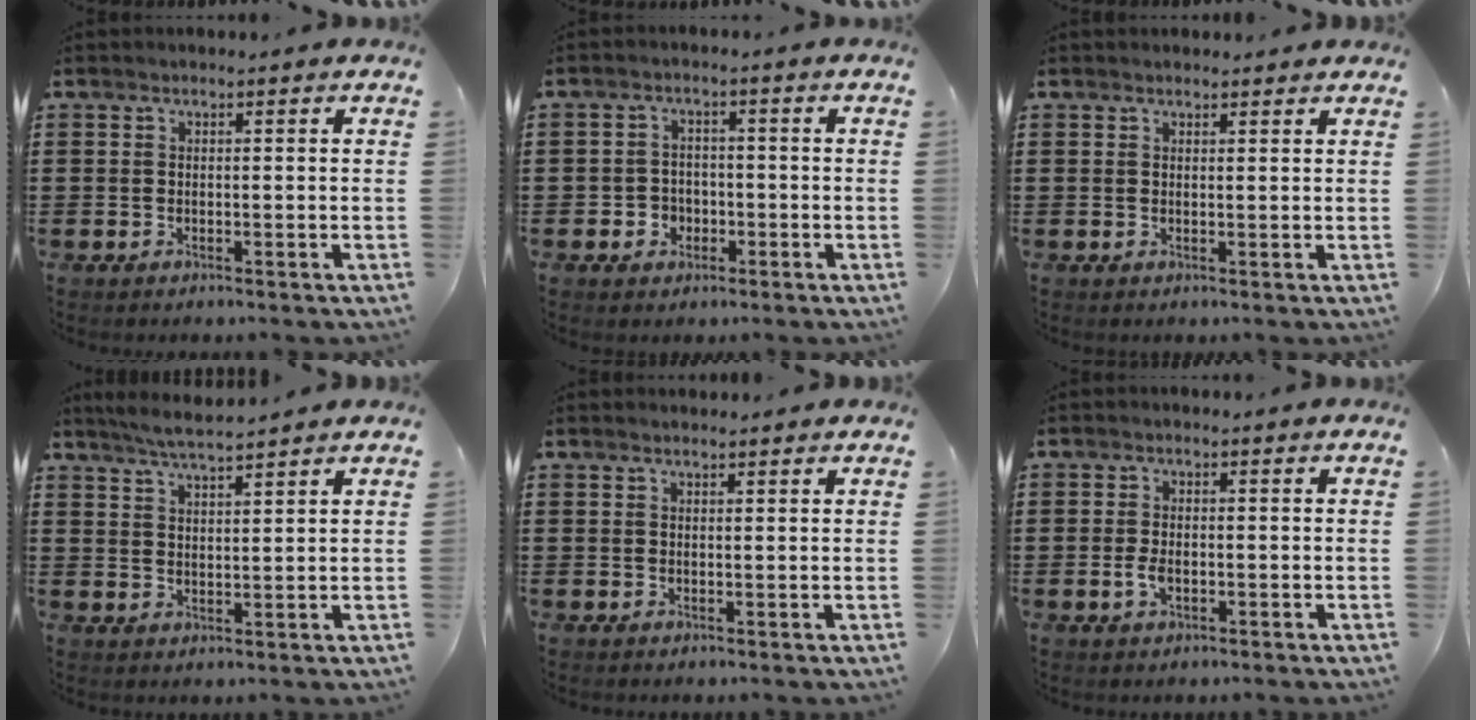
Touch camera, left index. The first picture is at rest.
{"total": 2.8, "force": [-1.4, 2.3, 0.7], "torque": [-0.021, 0.004, -0.031]}
{"total": 1.2, "force": [1.1, 0.2, 0.1], "torque": [-0.004, 0.002, 0.023]}
{"total": 4.5, "force": [4.1, 0.0, 1.7], "torque": [-0.045, -0.008, 0.074]}
{"total": 1.1, "force": [1.0, 0.1, 0.4], "torque": [-0.008, 0.000, 0.019]}
{"total": 2.3, "force": [-0.5, 1.2, 1.9], "torque": [-0.053, -0.004, -0.013]}